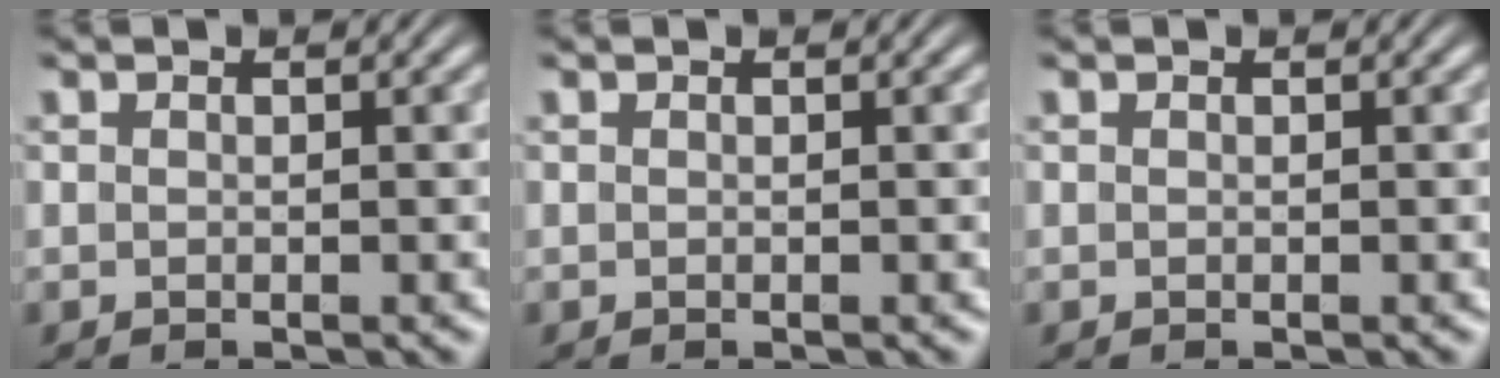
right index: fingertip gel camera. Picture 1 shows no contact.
{"total": 0.0}
{"total": 0.0}